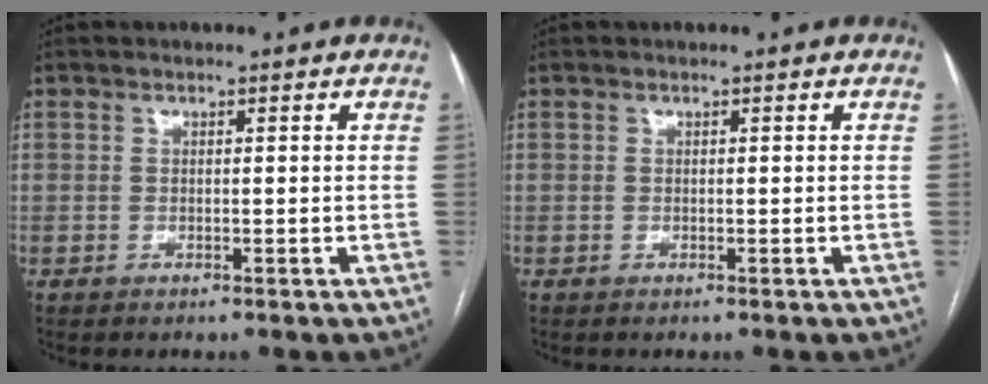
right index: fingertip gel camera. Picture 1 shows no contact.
{"total": 0.0}